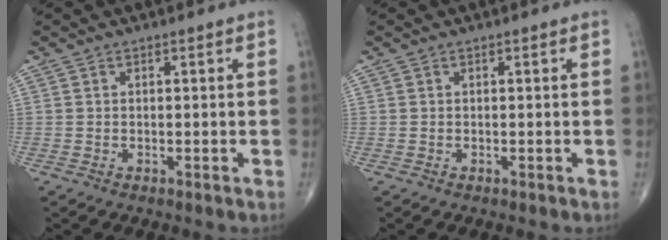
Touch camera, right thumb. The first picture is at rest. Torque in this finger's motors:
{"motor_torque": [-0.01, -0.03, 0.00, -0.03, 0.02]}